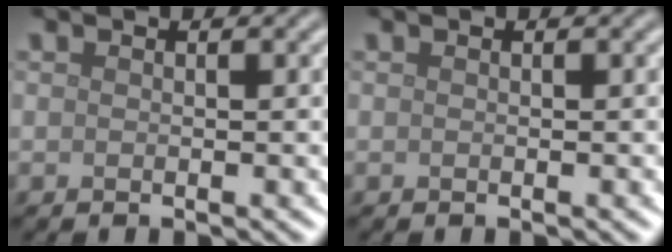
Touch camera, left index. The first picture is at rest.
{"total": 0.0}